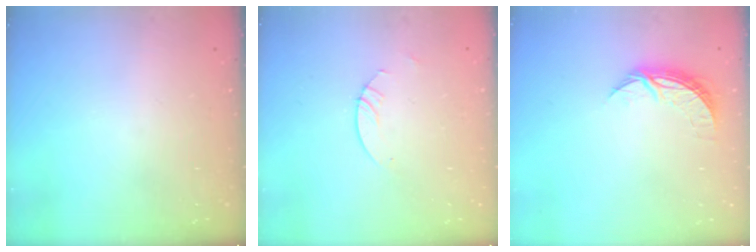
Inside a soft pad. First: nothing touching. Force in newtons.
{"total": 3.0, "press": 2.9, "slide": 0.3}
{"total": 6.8, "press": 6.8, "slide": 0.5}